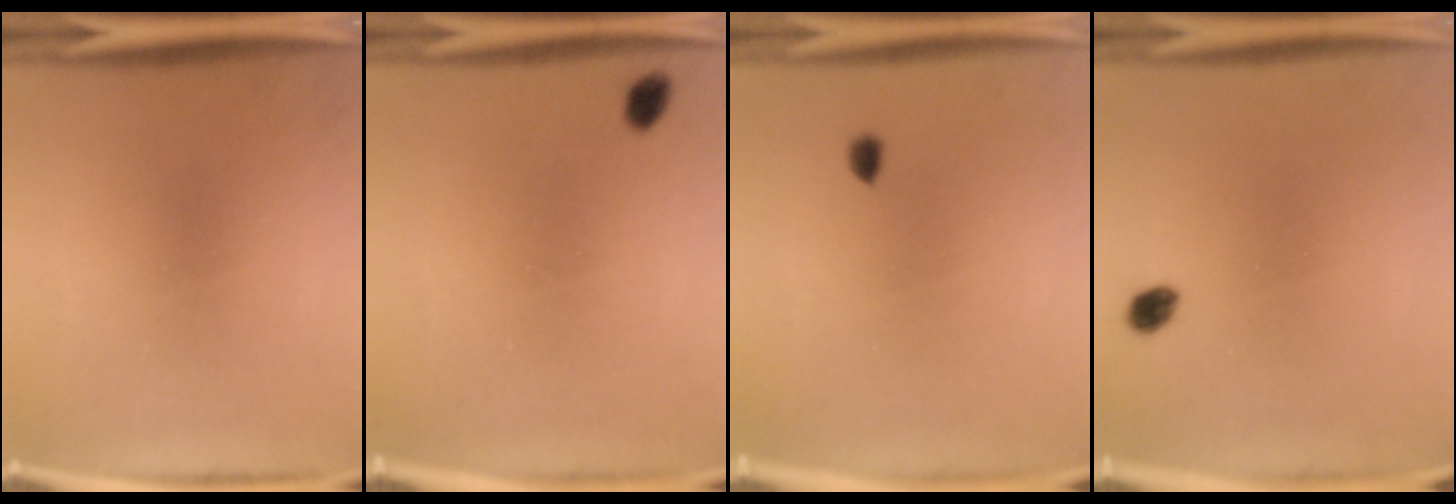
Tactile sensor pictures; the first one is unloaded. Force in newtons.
{"total": 2.0}
{"total": 1.2}
{"total": 1.9}